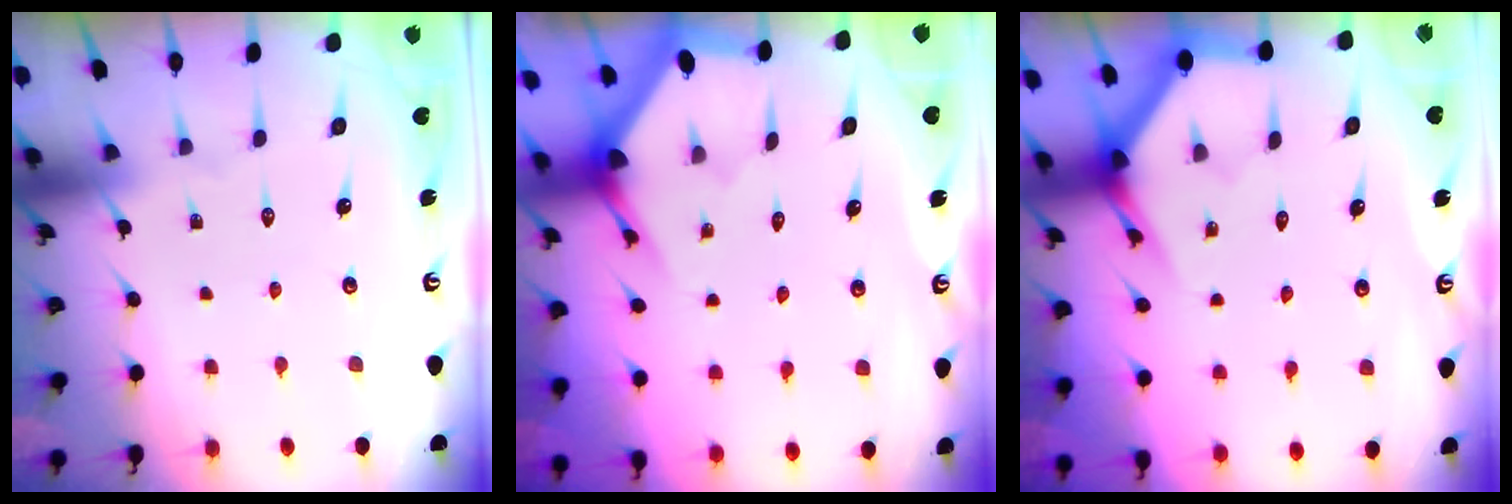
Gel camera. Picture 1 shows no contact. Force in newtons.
{"total": 2.9, "press": 2.9, "slide": 0.1}
{"total": 3.9, "press": 3.9, "slide": 0.4}